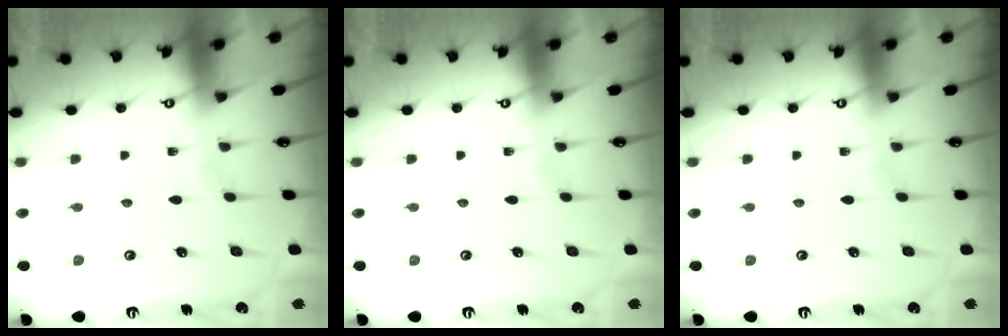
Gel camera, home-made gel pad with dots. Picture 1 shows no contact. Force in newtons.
{"total": 0.0}
{"total": 0.0}